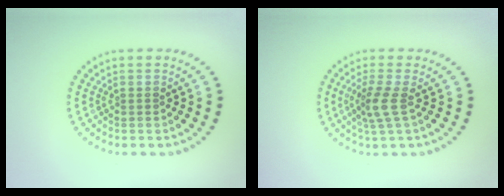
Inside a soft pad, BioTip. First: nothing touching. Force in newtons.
{"total": 2.4, "press": 1.8, "slide": 1.6}